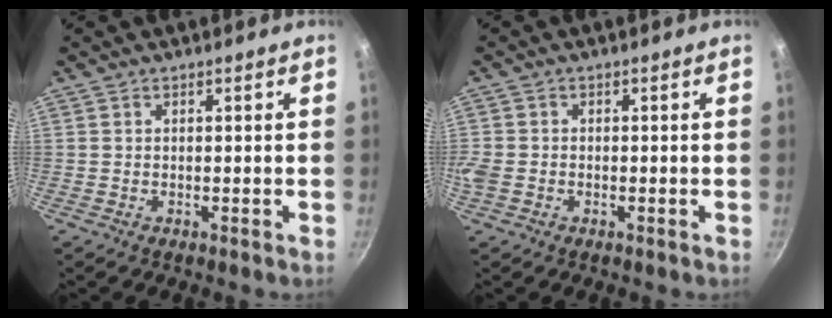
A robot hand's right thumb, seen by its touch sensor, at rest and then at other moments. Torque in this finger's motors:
{"motor_torque": [-0.32, 0.05, -0.19, -0.69, -0.02]}